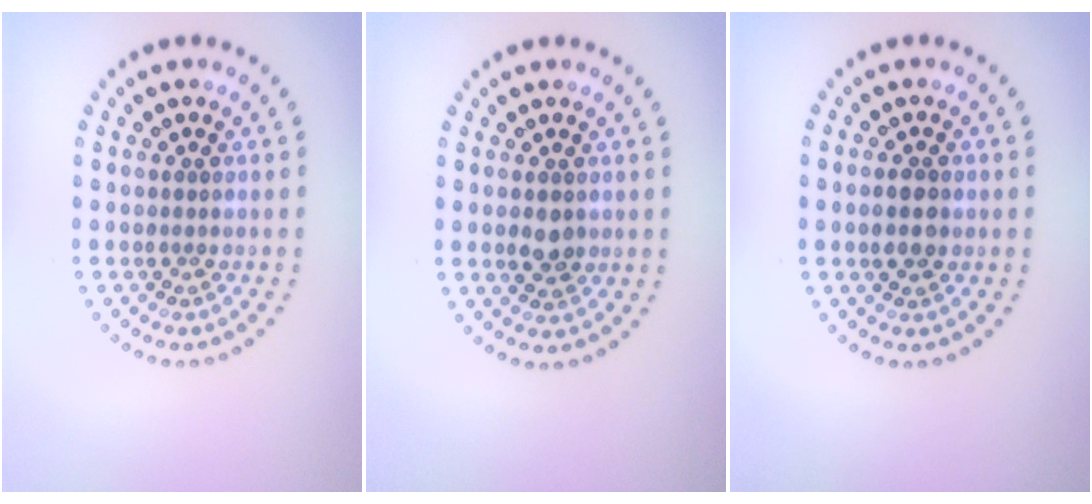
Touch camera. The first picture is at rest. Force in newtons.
{"total": 1.9, "press": 1.9, "slide": 0.2}
{"total": 2.6, "press": 2.6, "slide": 0.2}